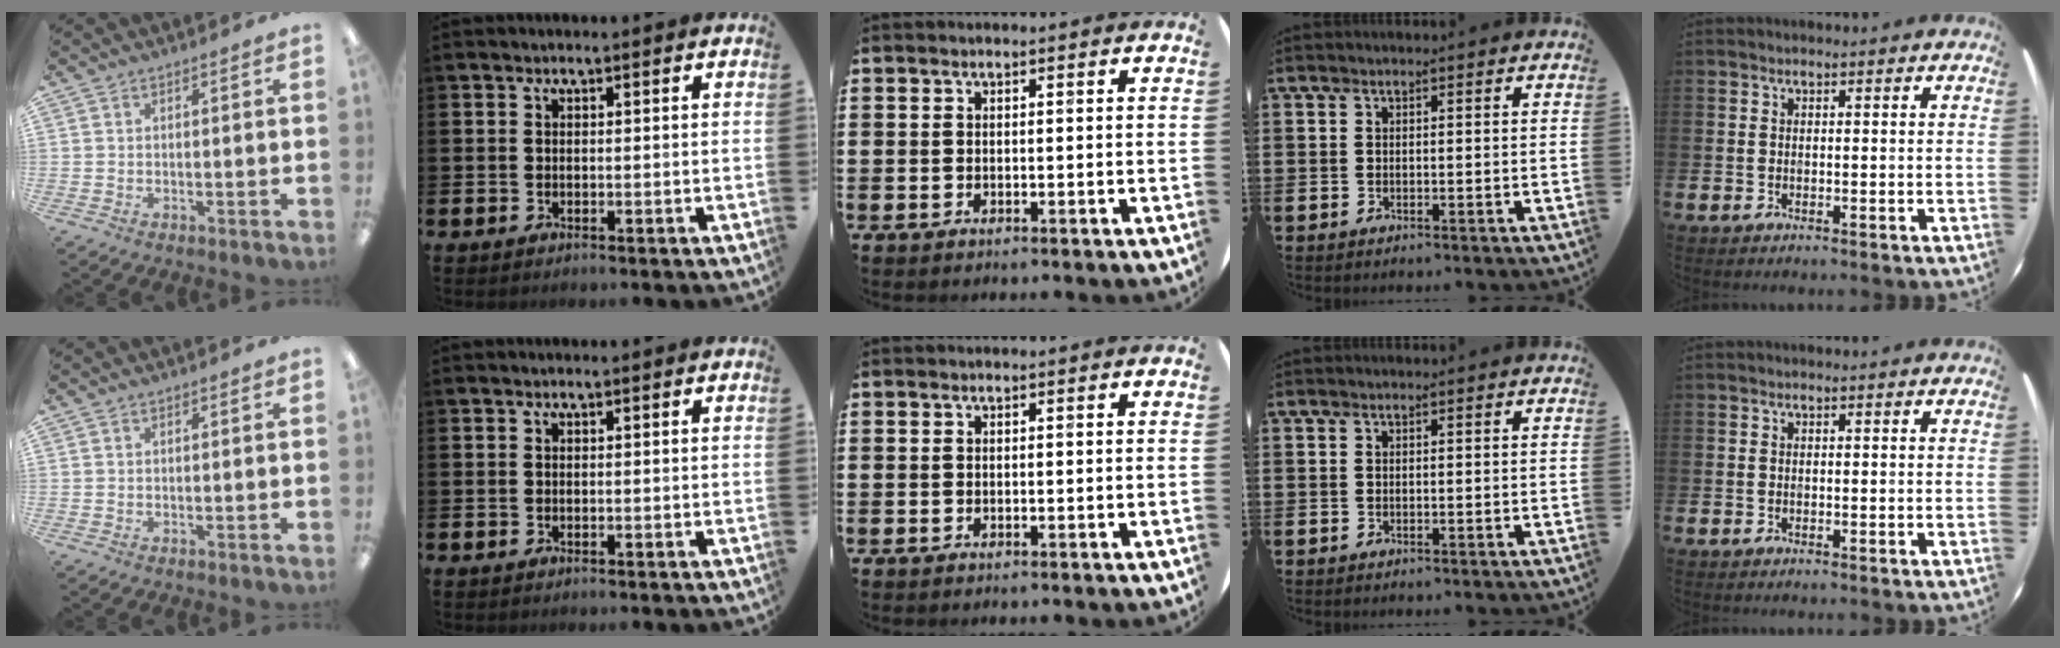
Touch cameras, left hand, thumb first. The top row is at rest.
{}